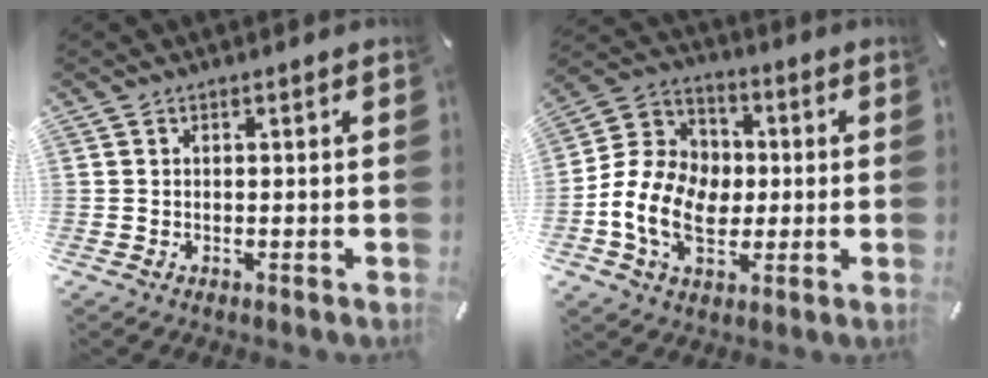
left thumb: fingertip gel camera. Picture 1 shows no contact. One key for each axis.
{"total": 14.2, "fx": -2.4, "fy": 11.3, "fz": 8.3, "tx": -0.201, "ty": 0.020, "tz": -0.039}